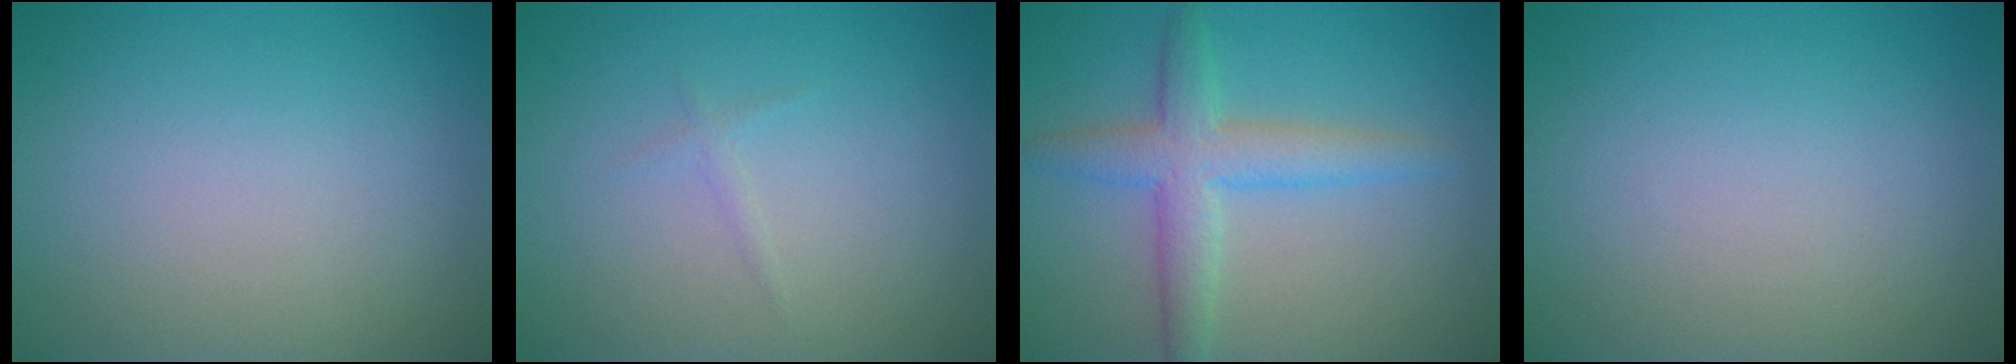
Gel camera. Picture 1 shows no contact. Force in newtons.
{"total": 0.6, "press": 0.6, "slide": 0.1}
{"total": 4.3, "press": 4.3, "slide": 0.1}
{"total": 0.0}